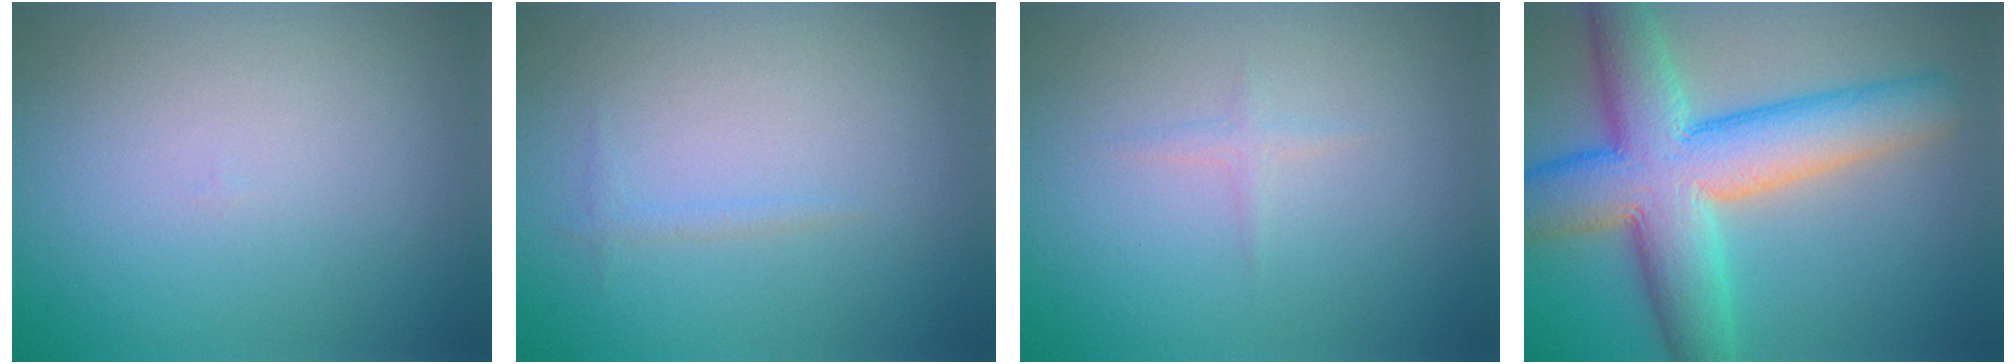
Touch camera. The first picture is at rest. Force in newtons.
{"total": 0.6, "press": 0.6, "slide": 0.1}
{"total": 0.7, "press": 0.7, "slide": 0.1}
{"total": 11.2, "press": 11.2, "slide": 0.4}